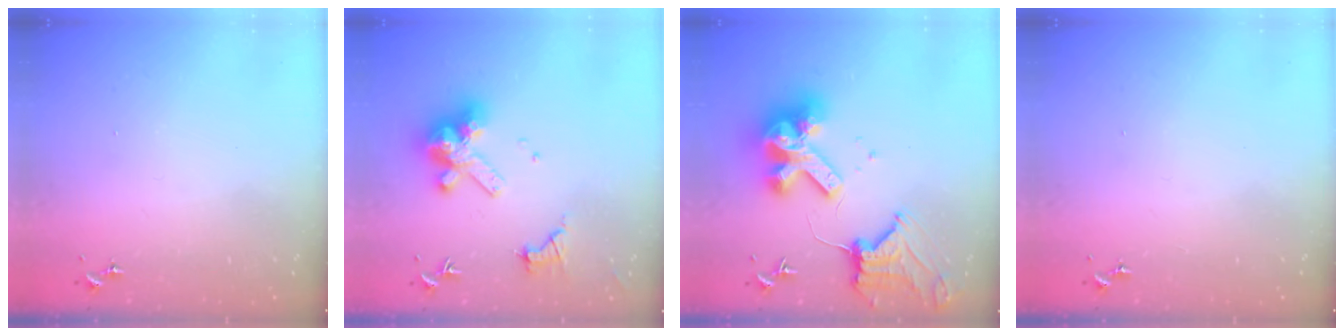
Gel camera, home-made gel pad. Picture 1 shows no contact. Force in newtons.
{"total": 14.4, "press": 14.3, "slide": 1.7}
{"total": 20.8, "press": 20.7, "slide": 2.7}
{"total": 0.0}